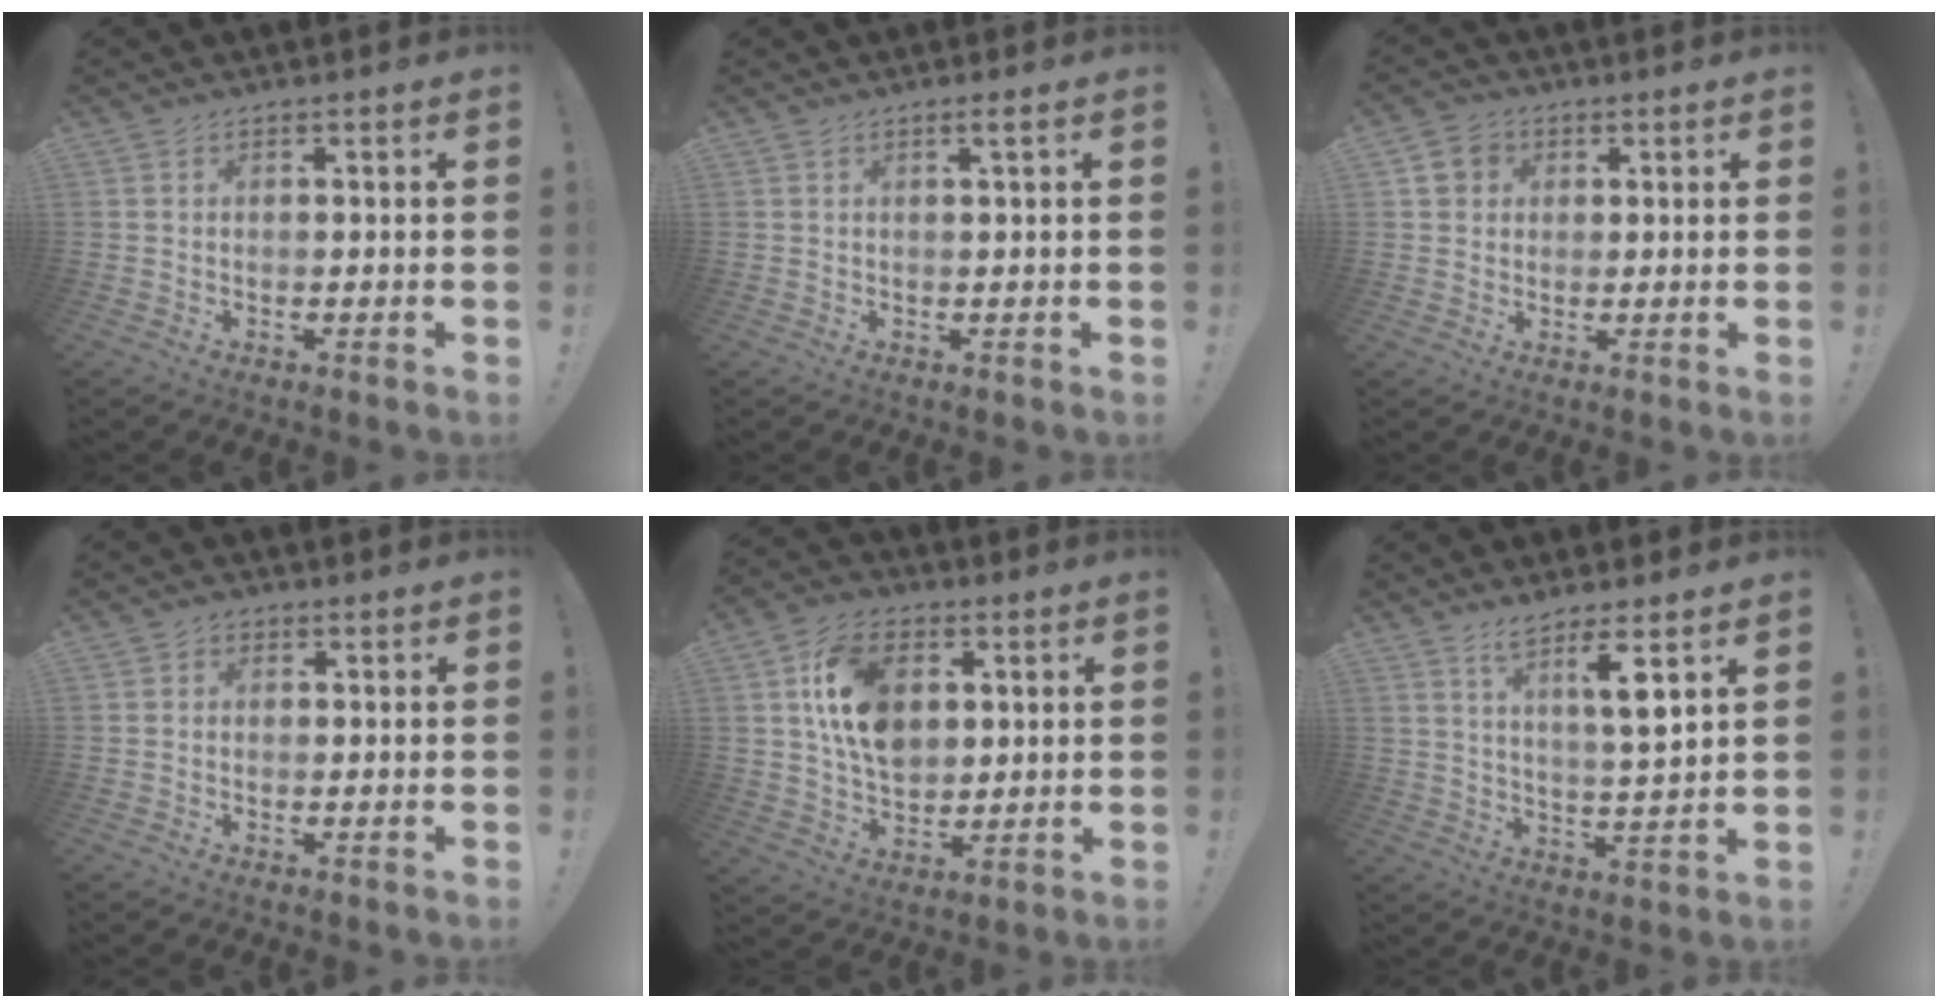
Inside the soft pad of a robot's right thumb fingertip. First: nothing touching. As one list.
[{"total": 1.7, "force": [0.6, -0.2, 1.6], "torque": [-0.027, -0.002, 0.006]}, {"total": 5.6, "force": [1.8, 5.0, 1.8], "torque": [-0.022, 0.002, 0.034]}, {"total": 1.4, "force": [-0.4, 1.2, 0.7], "torque": [-0.014, 0.008, -0.008]}, {"total": 16.2, "force": [4.8, 11.3, 10.5], "torque": [-0.172, -0.005, 0.093]}, {"total": 8.2, "force": [5.0, -0.1, 6.5], "torque": [-0.099, -0.032, 0.074]}]